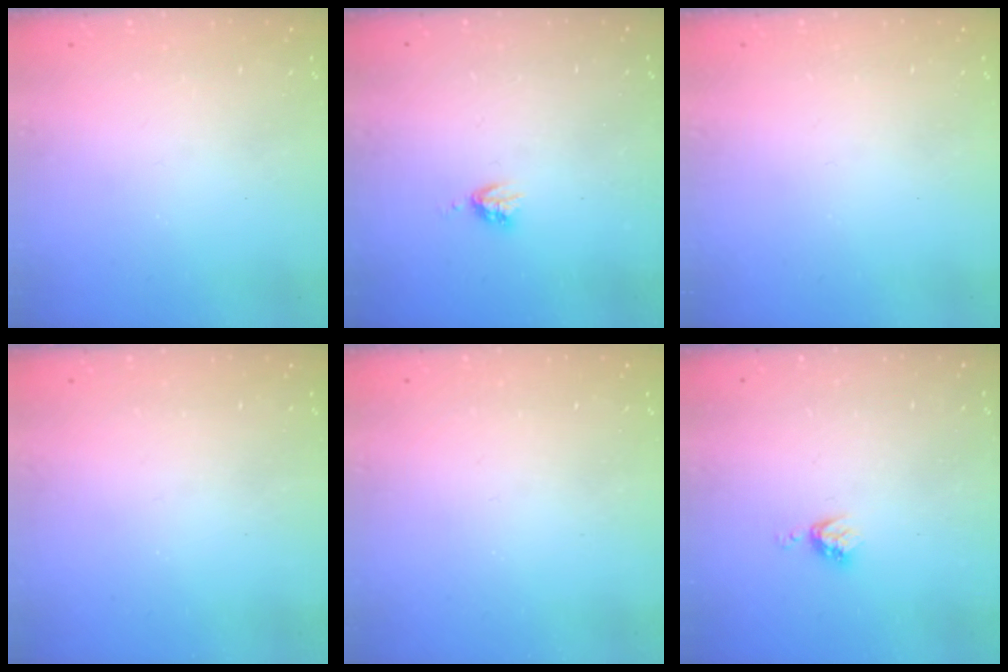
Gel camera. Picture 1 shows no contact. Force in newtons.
{"total": 3.1, "press": 3.1, "slide": 0.4}
{"total": 0.0}
{"total": 0.0}
{"total": 0.0}
{"total": 3.4, "press": 3.4, "slide": 0.4}